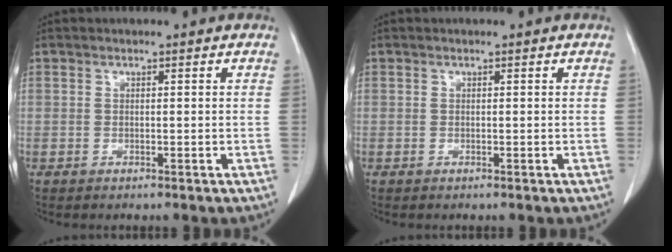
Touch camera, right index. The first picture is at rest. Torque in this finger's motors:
{"motor_torque": [-0.01, 0.00, 0.01, 0.00]}